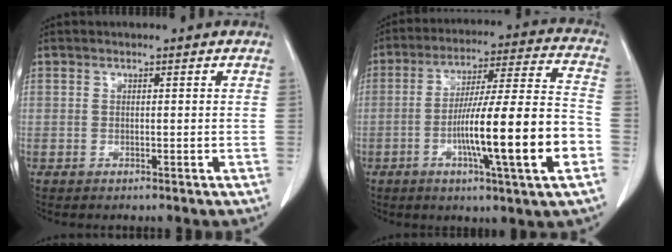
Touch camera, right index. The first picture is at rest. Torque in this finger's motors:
{"motor_torque": [2.14, 0.00, 1.05, 0.21]}